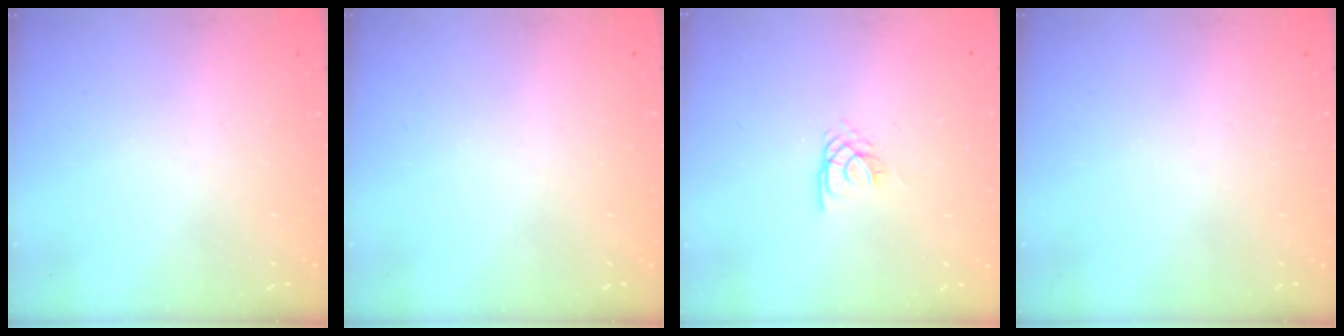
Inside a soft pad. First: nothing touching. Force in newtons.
{"total": 0.0}
{"total": 2.2, "press": 2.2, "slide": 0.3}
{"total": 0.0}